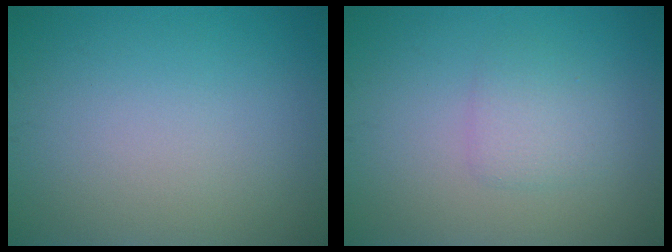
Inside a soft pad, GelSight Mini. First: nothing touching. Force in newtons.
{"total": 1.9, "press": 1.9, "slide": 0.1}